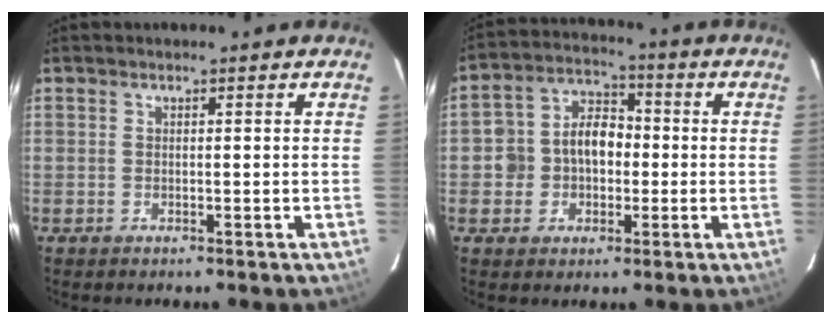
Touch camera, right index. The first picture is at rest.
{"total": 8.4, "force": [-1.0, 6.9, 4.6], "torque": [-0.089, 0.033, -0.015]}